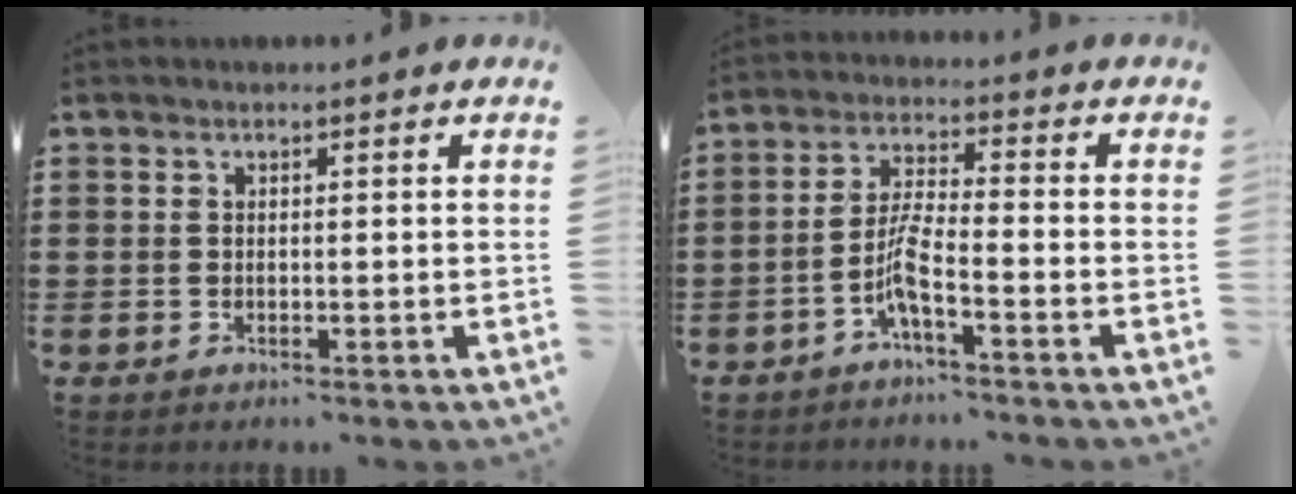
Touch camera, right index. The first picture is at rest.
{"total": 5.3, "force": [-3.1, 0.4, 4.3], "torque": [-0.103, -0.009, -0.062]}